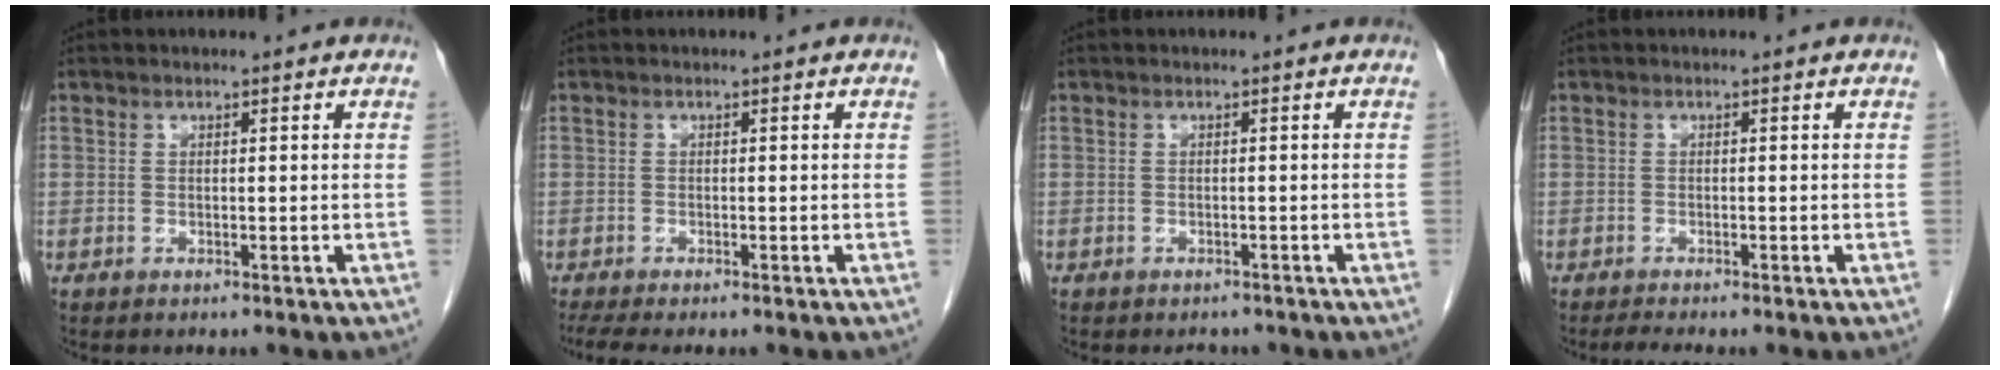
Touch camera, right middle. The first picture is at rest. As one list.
[{"total": 3.3, "force": [-2.7, 0.3, 1.9], "torque": [-0.033, -0.009, -0.044]}, {"total": 1.9, "force": [-1.7, 0.8, 0.2], "torque": [-0.005, -0.001, -0.023]}, {"total": 1.5, "force": [-1.3, -0.3, 0.7], "torque": [-0.020, -0.005, -0.025]}]